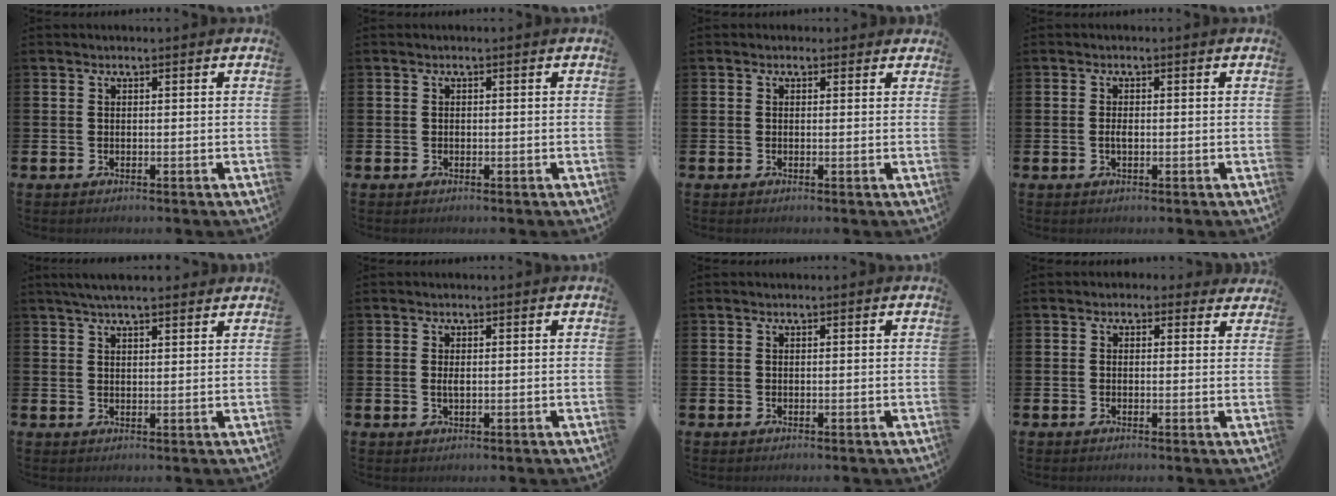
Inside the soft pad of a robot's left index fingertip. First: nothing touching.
{"total": 0.0}
{"total": 0.6, "force": [0.2, 0.5, 0.2], "torque": [-0.003, 0.007, 0.003]}
{"total": 1.2, "force": [-0.3, 0.5, 1.1], "torque": [-0.019, 0.002, -0.007]}
{"total": 3.8, "force": [3.3, 0.5, 1.8], "torque": [-0.040, -0.002, 0.060]}
{"total": 0.9, "force": [0.1, 0.3, 0.9], "torque": [-0.016, 0.003, -0.001]}
{"total": 0.0}
{"total": 1.2, "force": [0.8, 0.9, 0.1], "torque": [-0.004, 0.004, 0.012]}